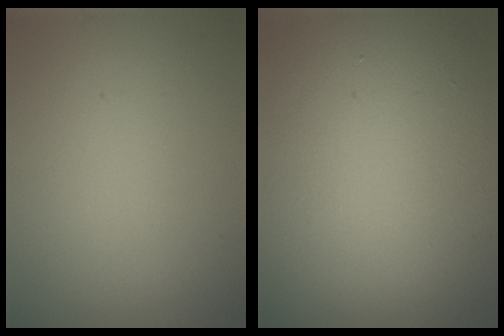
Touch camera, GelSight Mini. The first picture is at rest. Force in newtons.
{"total": 16.3, "press": 16.3, "slide": 0.7}